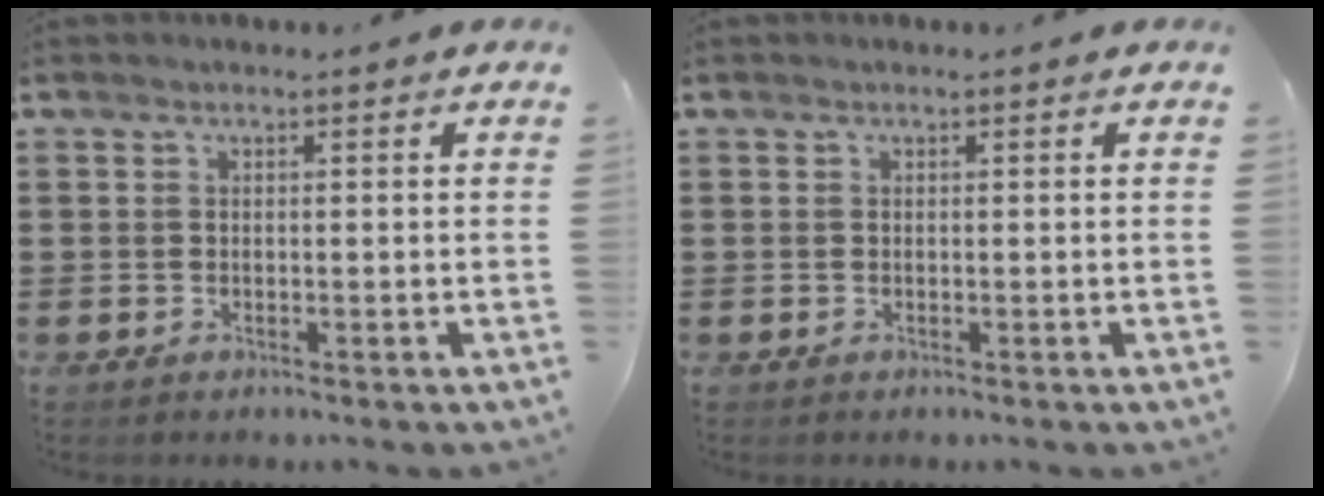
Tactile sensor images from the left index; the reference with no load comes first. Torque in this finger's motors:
{"motor_torque": [0.02, 0.02, 0.00, 0.01]}